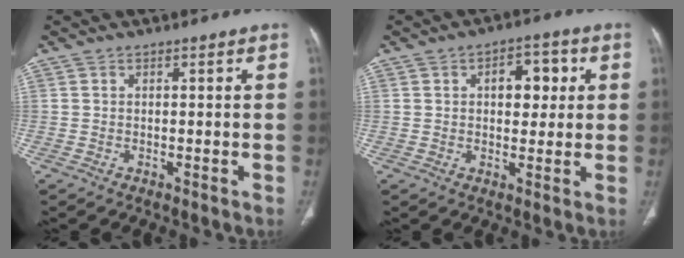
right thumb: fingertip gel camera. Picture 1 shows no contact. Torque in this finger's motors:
{"motor_torque": [0.26, 1.92, 0.51, -0.65, 0.06]}